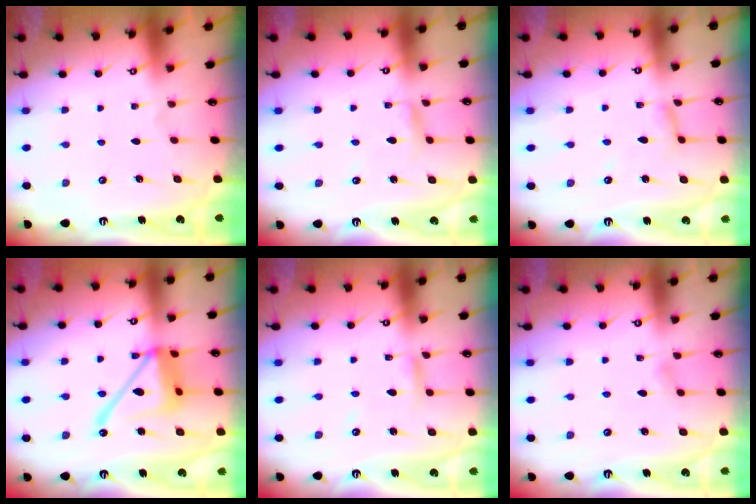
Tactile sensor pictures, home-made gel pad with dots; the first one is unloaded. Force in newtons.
{"total": 2.1, "press": 2.1, "slide": 0.1}
{"total": 4.5, "press": 4.5, "slide": 0.4}
{"total": 17.2, "press": 17.2, "slide": 1.5}
{"total": 5.1, "press": 5.0, "slide": 0.4}
{"total": 4.6, "press": 4.6, "slide": 0.5}